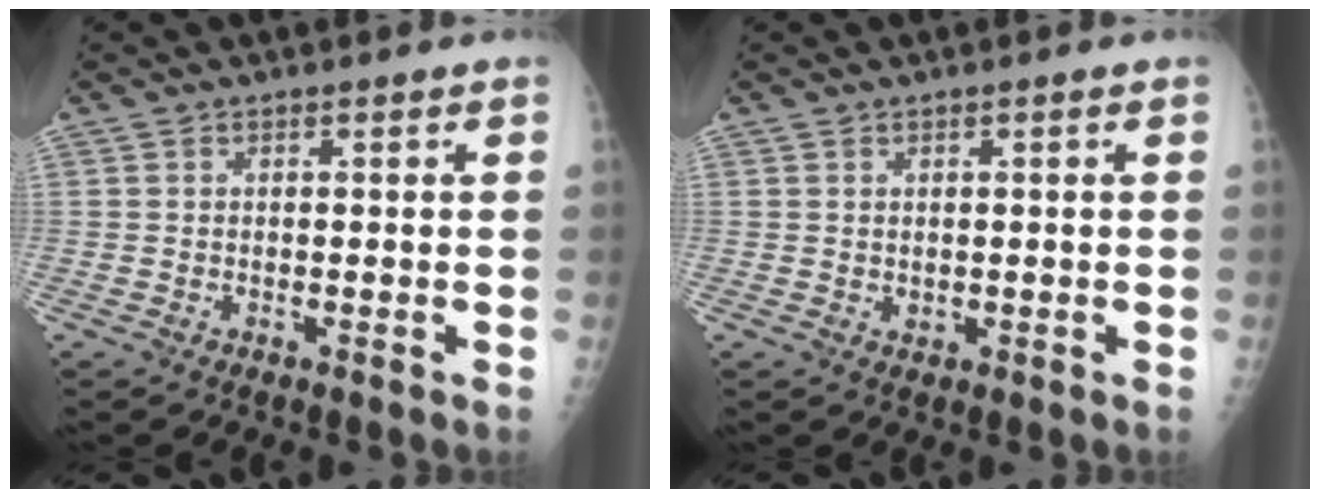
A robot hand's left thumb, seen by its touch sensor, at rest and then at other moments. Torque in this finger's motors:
{"motor_torque": [-0.67, 0.16, 0.13, -0.05, 0.01]}